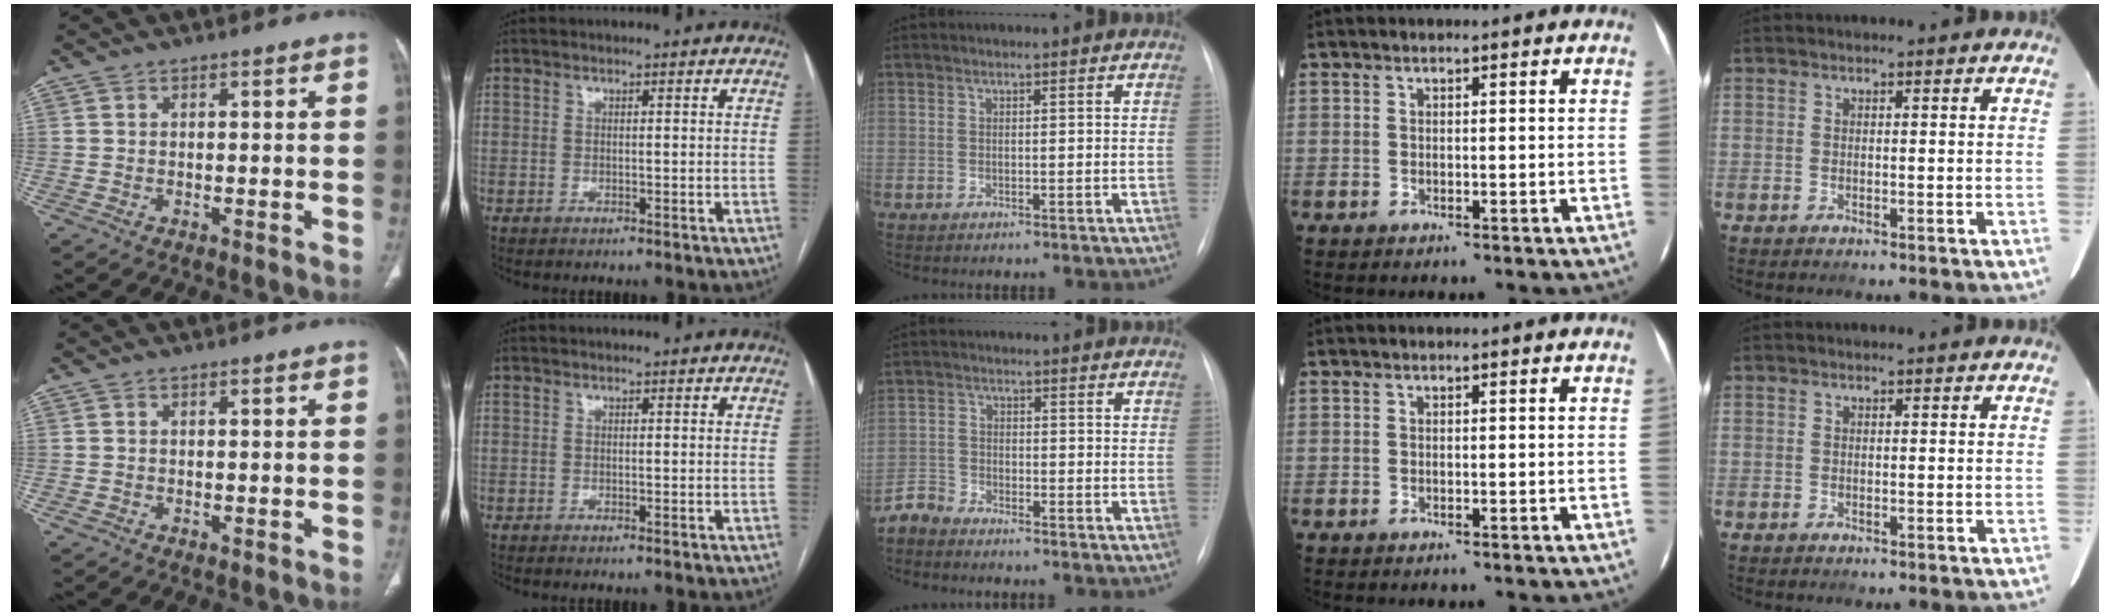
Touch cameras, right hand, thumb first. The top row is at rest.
{"thumb": {"total": 0.9, "force": [-0.2, 0.6, 0.6], "torque": [-0.013, 0.001, -0.001]}, "middle": {"total": 2.8, "force": [-2.7, 0.4, -0.4], "torque": [0.011, -0.010, -0.057]}}